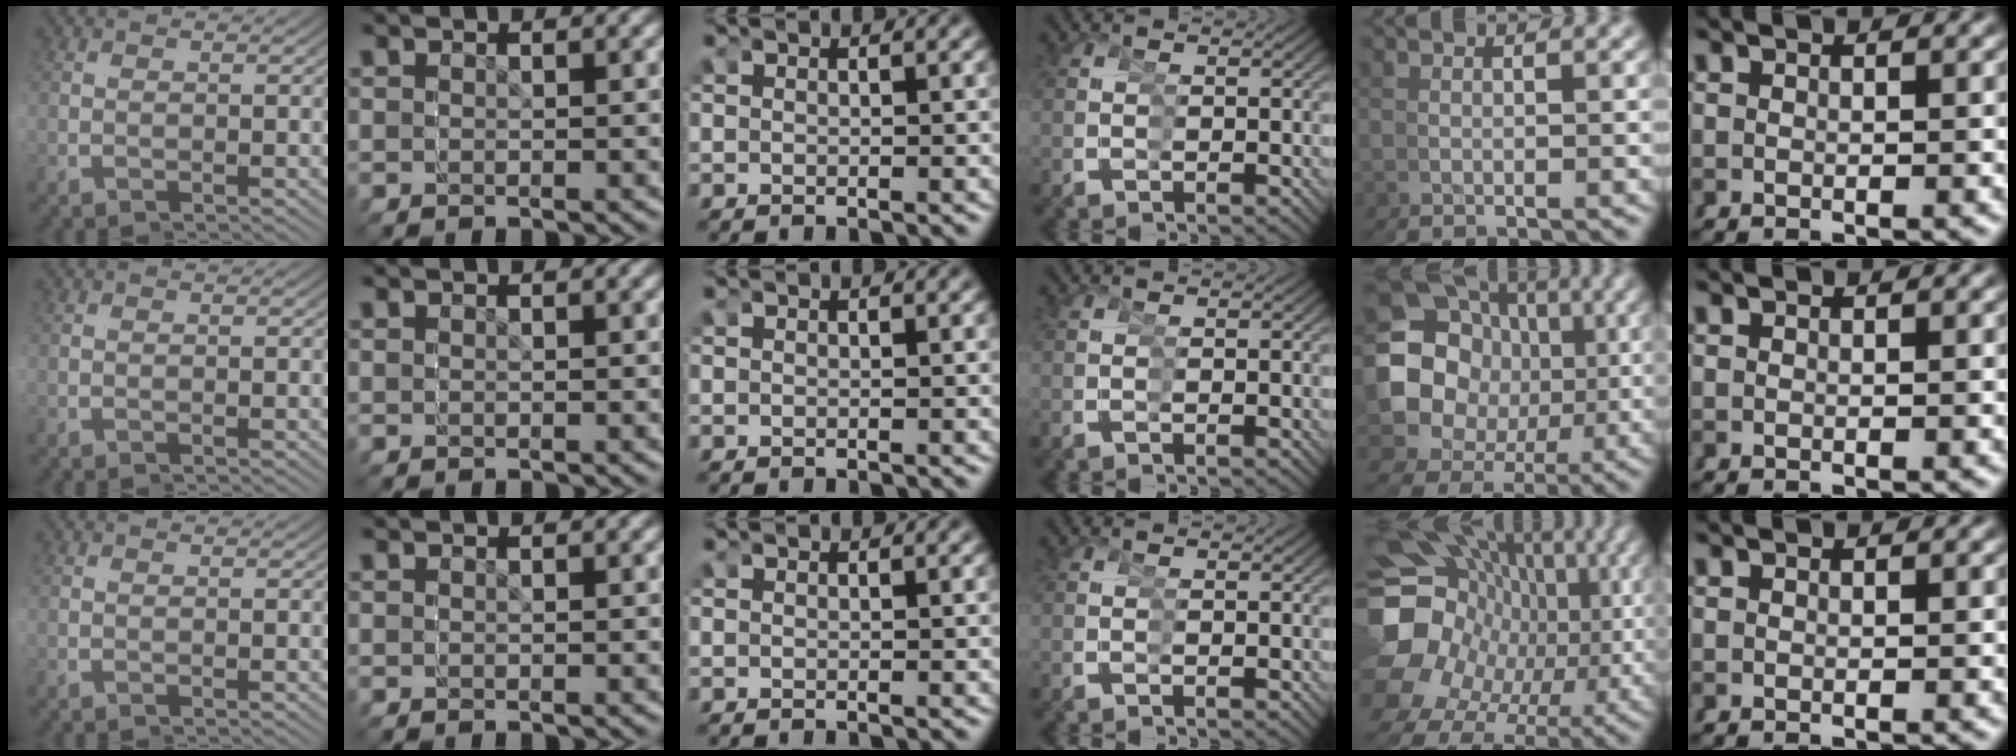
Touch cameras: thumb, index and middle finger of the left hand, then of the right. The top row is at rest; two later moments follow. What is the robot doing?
{"motion": "grasp_and_lifting", "object": "straw"}